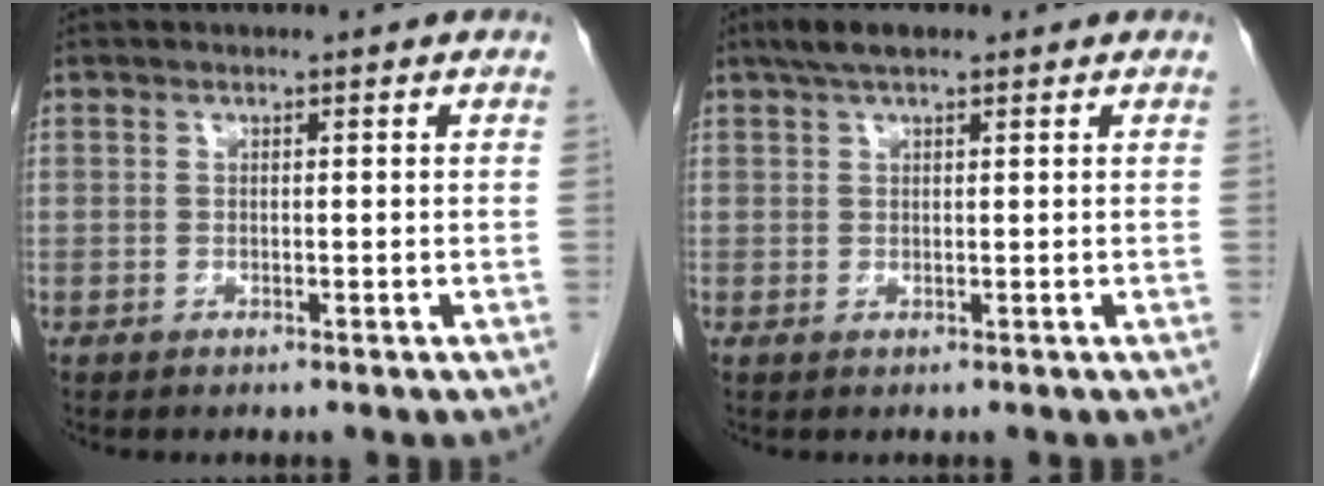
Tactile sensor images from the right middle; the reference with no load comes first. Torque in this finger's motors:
{"motor_torque": [1.11, -1.03, 0.68, 0.05]}